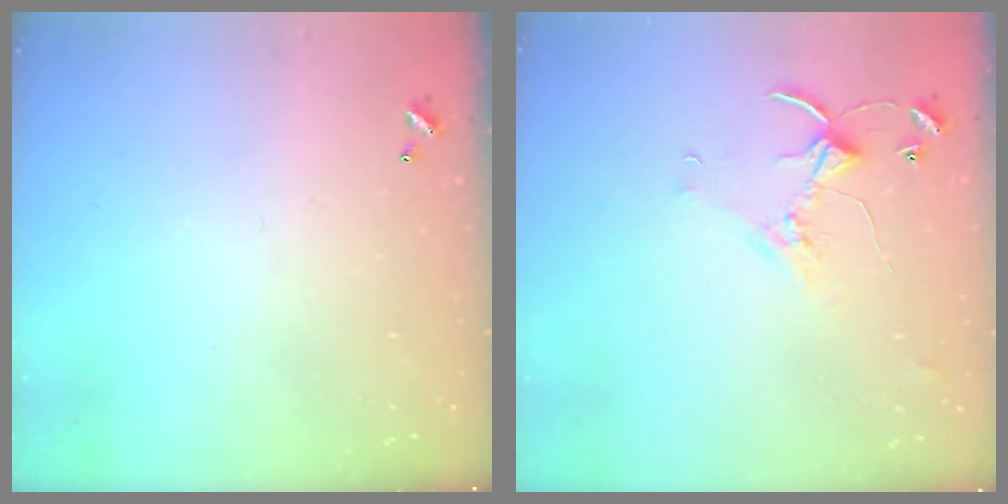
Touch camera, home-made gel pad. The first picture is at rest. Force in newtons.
{"total": 2.8, "press": 2.8, "slide": 0.4}